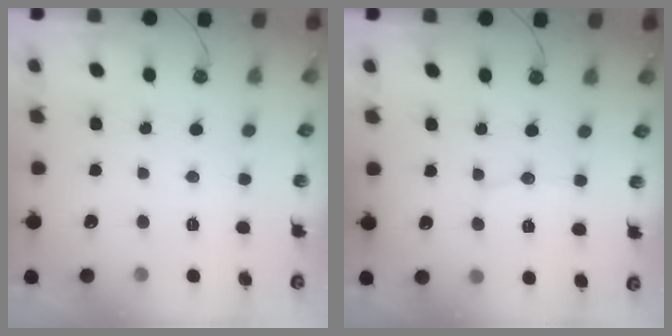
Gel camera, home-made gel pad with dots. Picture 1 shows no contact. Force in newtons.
{"total": 5.4, "press": 5.4, "slide": 0.6}